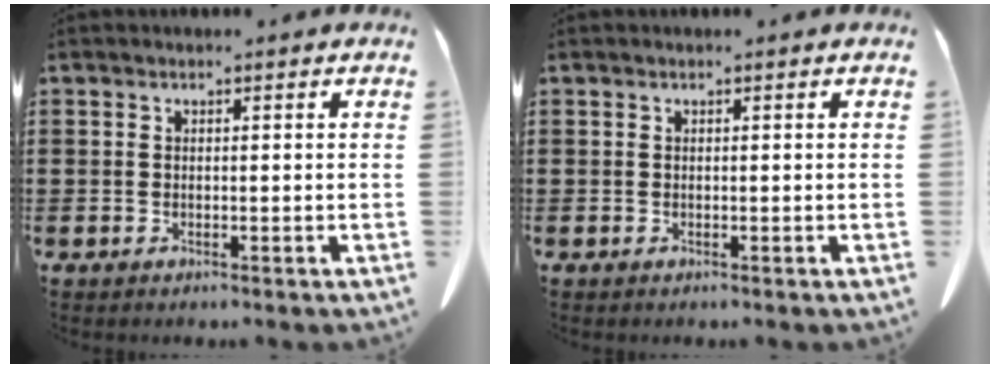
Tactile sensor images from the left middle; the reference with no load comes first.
{"total": 0.0}